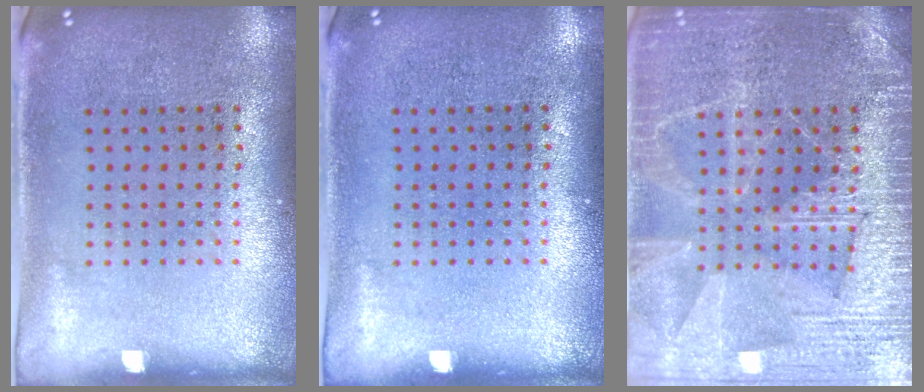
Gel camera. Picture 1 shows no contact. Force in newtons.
{"total": 0.0}
{"total": 4.0, "press": 4.0, "slide": 0.6}